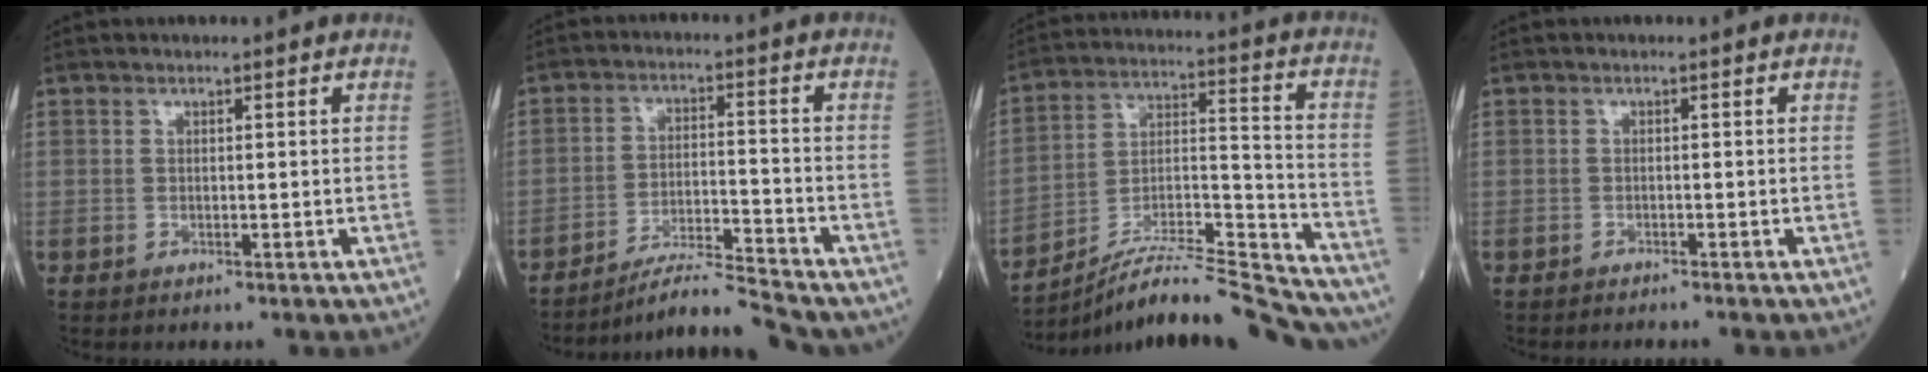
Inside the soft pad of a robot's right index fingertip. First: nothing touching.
{"total": 8.5, "force": [-8.2, -0.5, 2.2], "torque": [-0.039, -0.002, -0.144]}
{"total": 21.3, "force": [-20.3, 0.3, 6.6], "torque": [-0.116, 0.016, -0.326]}
{"total": 1.9, "force": [-1.8, 0.0, 0.7], "torque": [-0.012, -0.002, -0.024]}